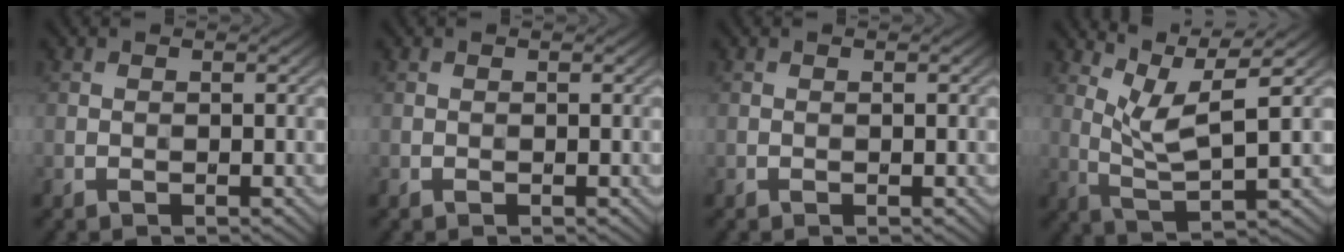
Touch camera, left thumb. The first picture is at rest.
{"total": 0.0}
{"total": 0.0}
{"total": 6.2, "force": [3.7, 1.0, 4.9], "torque": [-0.108, 0.002, 0.083]}